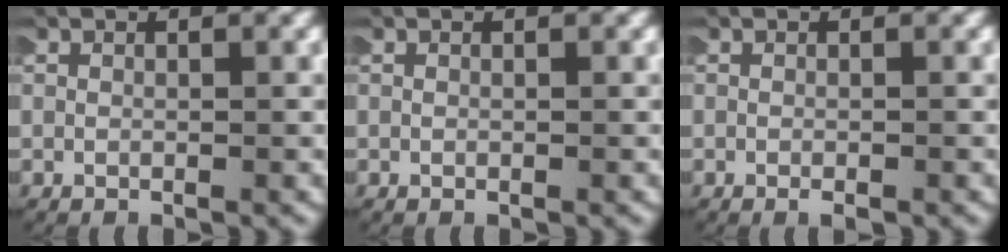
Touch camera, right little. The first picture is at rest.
{"total": 0.0}
{"total": 0.8, "force": [-0.6, 0.2, 0.5], "torque": [-0.014, -0.005, -0.008]}